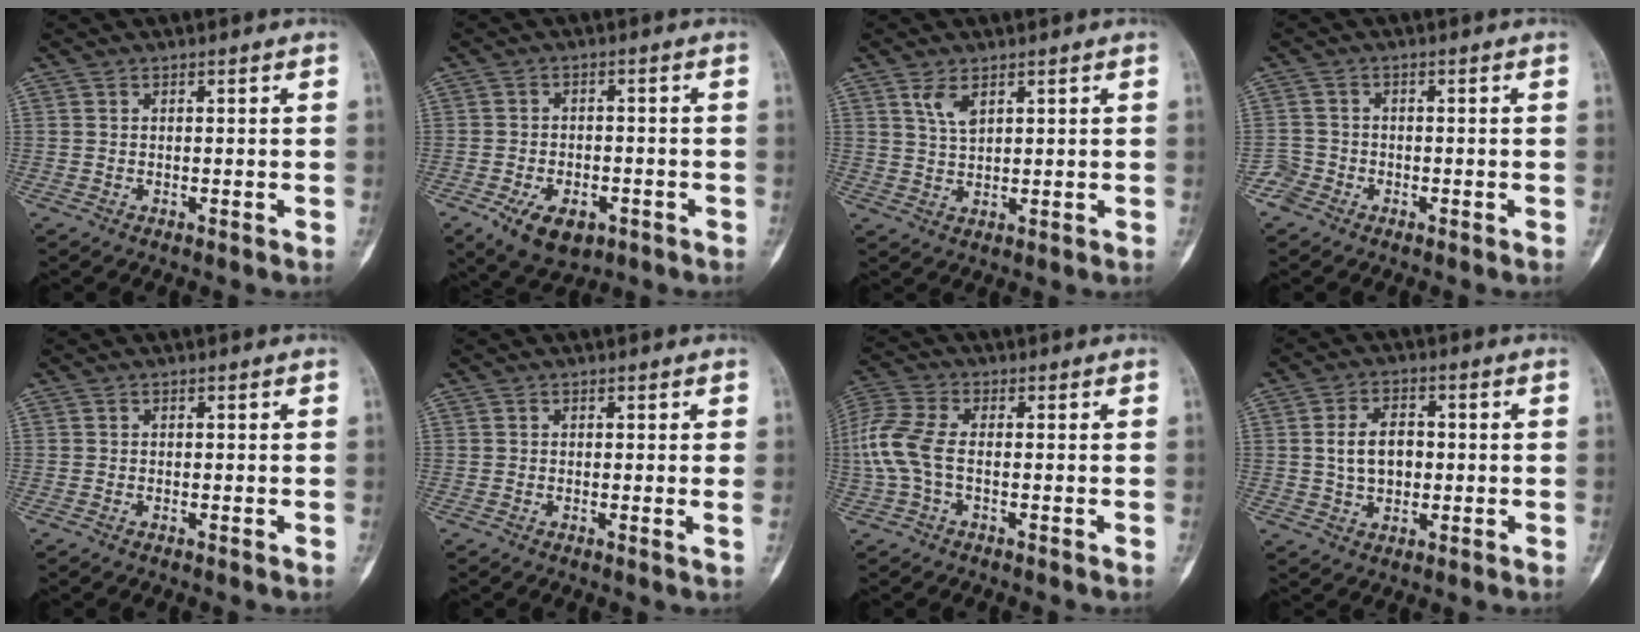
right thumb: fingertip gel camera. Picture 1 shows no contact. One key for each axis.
{"total": 8.8, "fx": -4.3, "fy": 5.3, "fz": 5.6, "tx": -0.082, "ty": 0.013, "tz": -0.060}
{"total": 3.6, "fx": 2.0, "fy": 1.7, "fz": 2.4, "tx": -0.043, "ty": -0.010, "tz": 0.045}
{"total": 2.6, "fx": -1.8, "fy": 2.0, "fz": 0.1, "tx": 0.003, "ty": 0.008, "tz": -0.041}
{"total": 0.0}
{"total": 0.8, "fx": 0.1, "fy": -0.1, "fz": 0.8, "tx": -0.014, "ty": -0.003, "tz": -0.002}
{"total": 8.6, "fx": -0.9, "fy": 4.4, "fz": 7.4, "tx": -0.189, "ty": 0.019, "tz": -0.024}
{"total": 7.3, "fx": 0.2, "fy": 5.0, "fz": 5.2, "tx": -0.077, "ty": 0.010, "tz": 0.006}